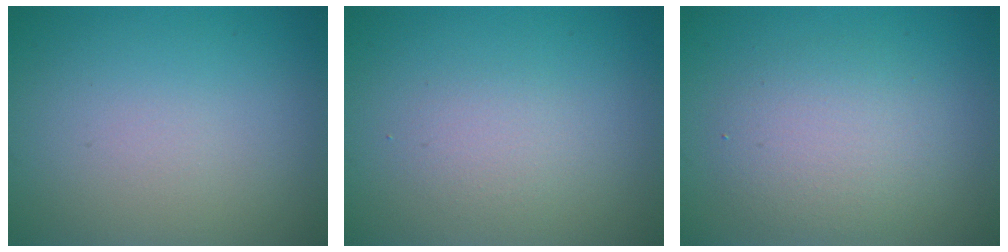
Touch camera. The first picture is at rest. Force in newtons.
{"total": 1.5, "press": 1.5, "slide": 0.1}
{"total": 3.7, "press": 3.7, "slide": 0.2}